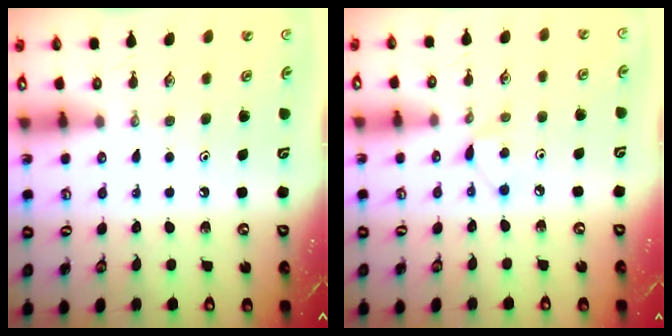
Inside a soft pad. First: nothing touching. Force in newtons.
{"total": 5.9, "press": 5.9, "slide": 0.6}